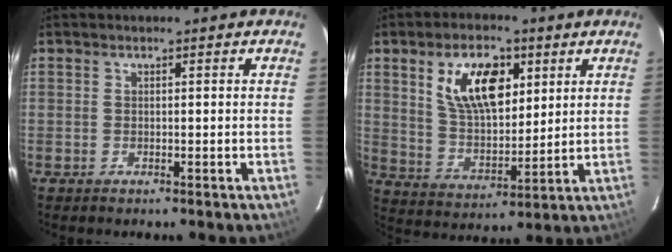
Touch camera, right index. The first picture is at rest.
{"total": 13.2, "force": [5.4, 6.9, 9.9], "torque": [-0.172, 0.014, 0.105]}